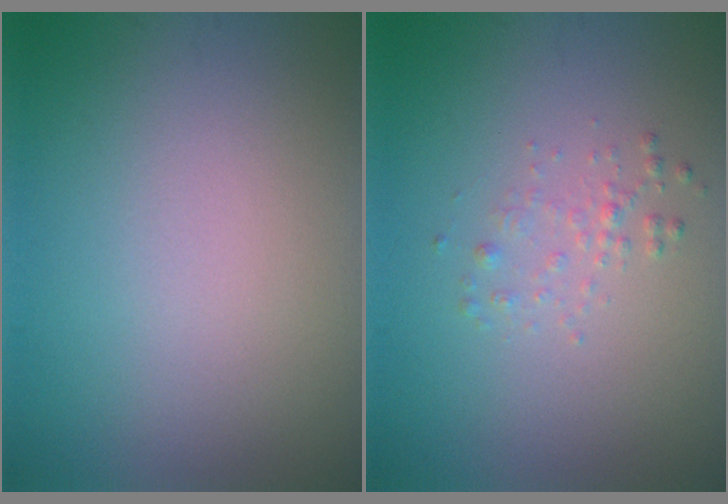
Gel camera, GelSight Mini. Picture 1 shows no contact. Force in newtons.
{"total": 1.1, "press": 1.1, "slide": 0.0}